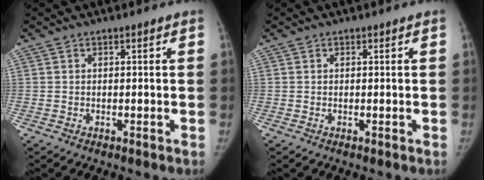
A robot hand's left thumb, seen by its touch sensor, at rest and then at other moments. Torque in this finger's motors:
{"motor_torque": [2.97, 2.04, 0.42, -0.23, 0.03]}